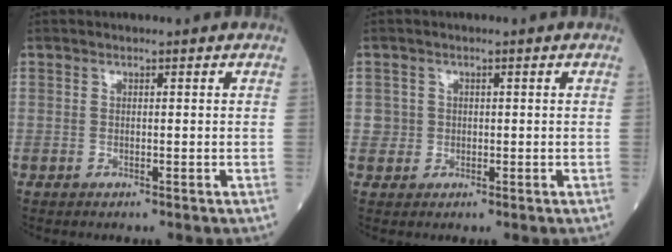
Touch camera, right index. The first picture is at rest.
{"total": 2.0, "force": [0.2, 2.0, 0.0], "torque": [0.012, 0.005, 0.001]}